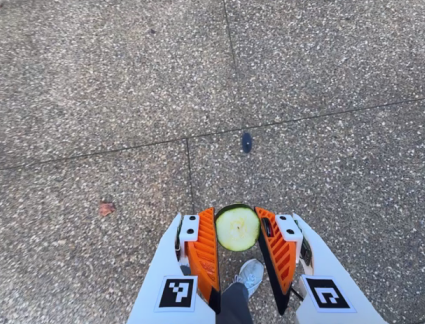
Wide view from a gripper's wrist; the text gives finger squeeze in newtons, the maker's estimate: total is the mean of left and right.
{"total": 9.0, "left": 8.3, "right": 9.6}